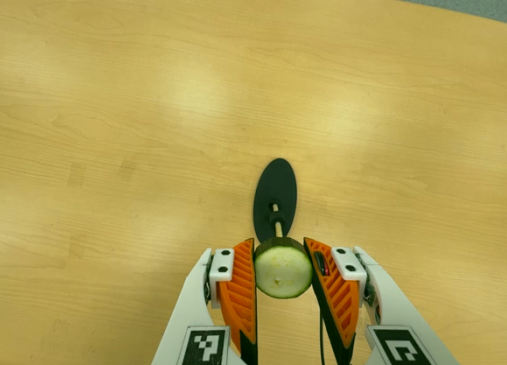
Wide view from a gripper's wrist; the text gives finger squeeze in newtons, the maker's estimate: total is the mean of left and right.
{"total": 9.2, "left": 8.7, "right": 9.7}